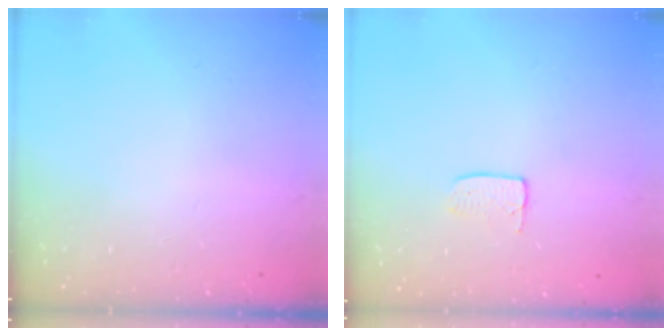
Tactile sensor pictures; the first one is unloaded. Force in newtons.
{"total": 3.6, "press": 3.6, "slide": 0.2}